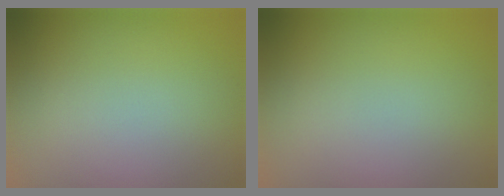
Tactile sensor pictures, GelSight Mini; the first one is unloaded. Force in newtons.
{"total": 0.0}